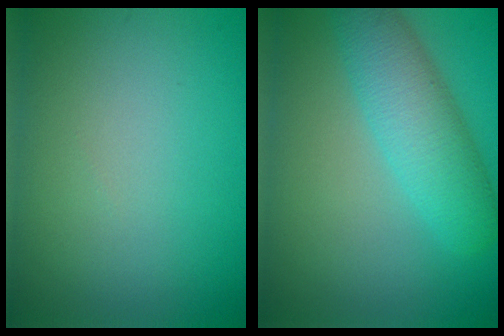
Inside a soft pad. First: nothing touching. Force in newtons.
{"total": 5.4, "press": 5.4, "slide": 0.2}